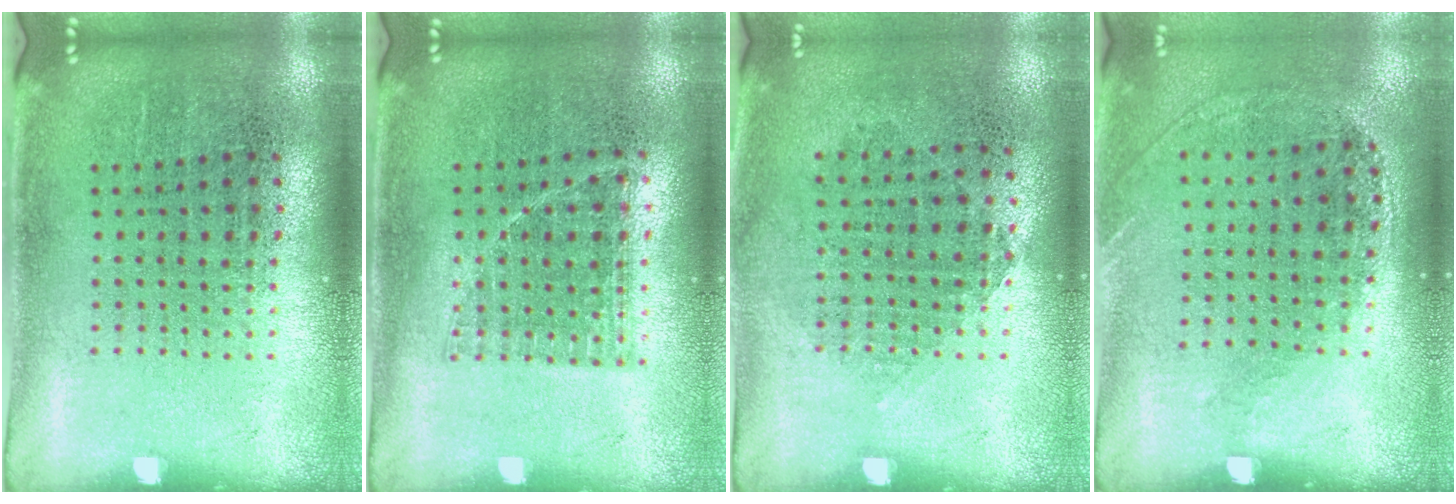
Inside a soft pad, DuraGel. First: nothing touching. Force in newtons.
{"total": 0.8, "press": 0.7, "slide": 0.3}
{"total": 0.9, "press": 0.8, "slide": 0.4}
{"total": 1.2, "press": 0.9, "slide": 0.8}